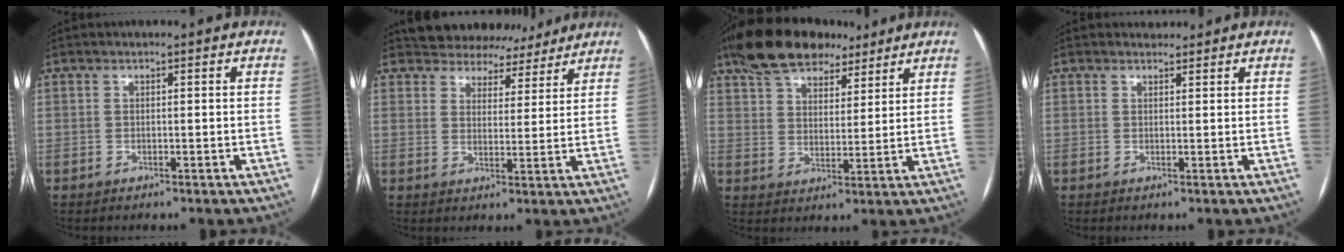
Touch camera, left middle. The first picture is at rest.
{"total": 9.7, "force": [8.7, 4.1, 0.6], "torque": [0.014, 0.012, 0.104]}
{"total": 14.3, "force": [10.8, 6.5, 6.8], "torque": [-0.120, 0.040, 0.183]}
{"total": 1.4, "force": [1.3, 0.5, -0.2], "torque": [-0.001, 0.006, 0.019]}